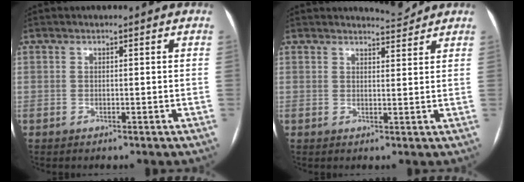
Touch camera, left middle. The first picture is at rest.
{"total": 2.6, "force": [2.5, -0.3, -0.4], "torque": [-0.005, -0.012, 0.040]}